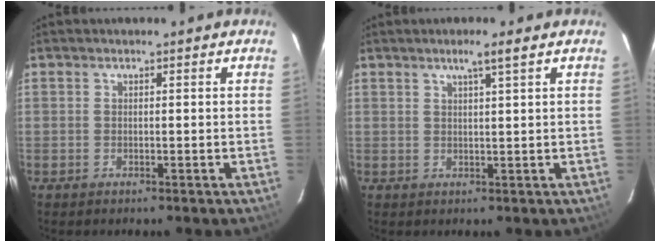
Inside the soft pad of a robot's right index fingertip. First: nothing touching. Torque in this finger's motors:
{"motor_torque": [-0.01, 0.01, 0.10, 0.04]}